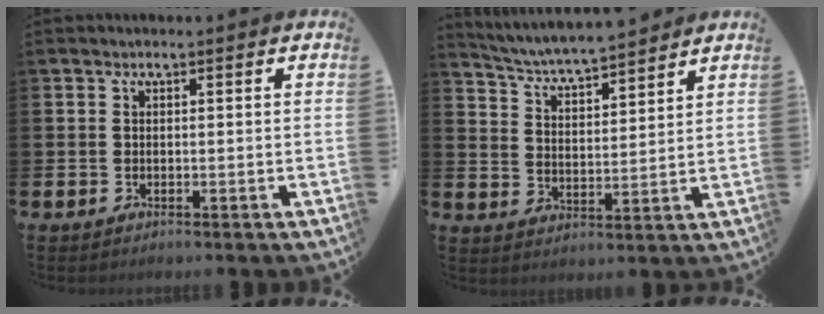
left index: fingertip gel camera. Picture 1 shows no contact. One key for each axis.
{"total": 4.7, "fx": 4.7, "fy": -0.1, "fz": 0.8, "tx": -0.043, "ty": -0.040, "tz": 0.080}